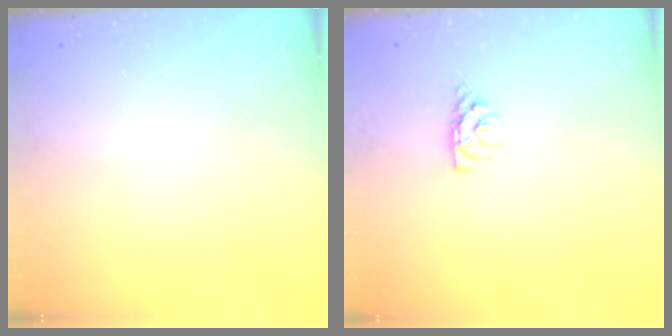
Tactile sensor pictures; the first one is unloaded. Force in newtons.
{"total": 4.6, "press": 4.6, "slide": 0.5}